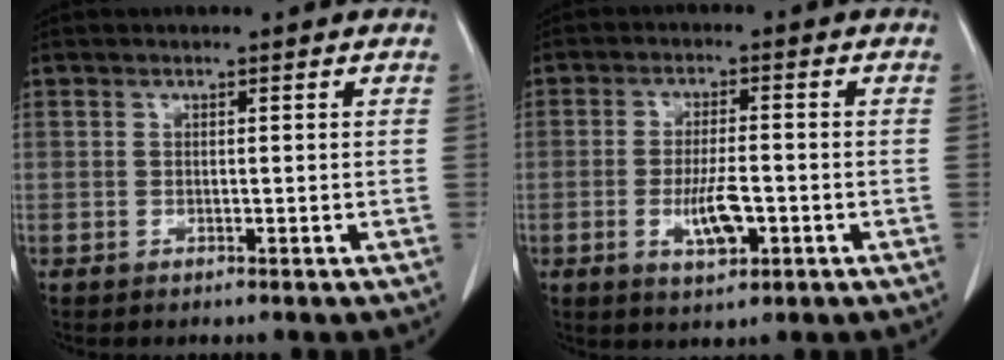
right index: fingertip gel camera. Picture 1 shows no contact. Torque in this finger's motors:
{"motor_torque": [0.03, -0.02, -0.01, 0.01]}